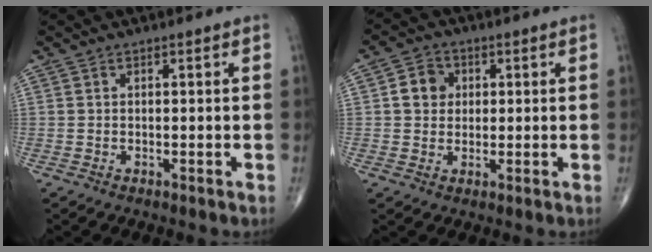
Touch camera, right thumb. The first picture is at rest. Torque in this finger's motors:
{"motor_torque": [0.72, 0.68, 0.33, 0.02, 0.00]}